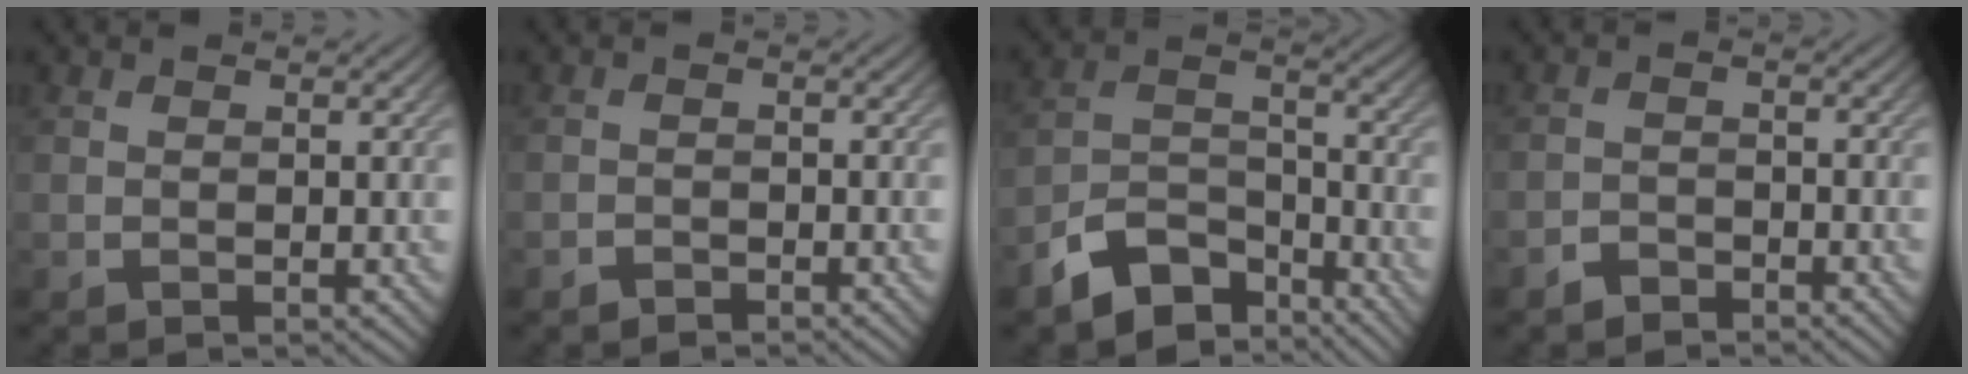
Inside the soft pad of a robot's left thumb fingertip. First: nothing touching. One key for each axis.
{"total": 1.1, "fx": -1.0, "fy": 0.4, "fz": 0.2, "tx": -0.002, "ty": -0.001, "tz": -0.021}
{"total": 9.2, "fx": -6.9, "fy": 4.3, "fz": 4.2, "tx": -0.081, "ty": -0.011, "tz": -0.137}
{"total": 2.2, "fx": -2.0, "fy": 0.8, "fz": 0.5, "tx": -0.006, "ty": 0.004, "tz": -0.042}